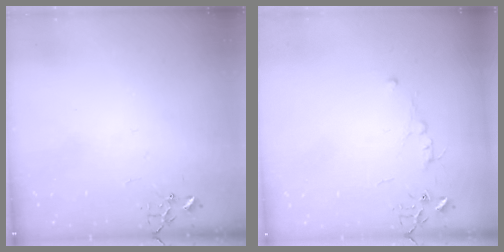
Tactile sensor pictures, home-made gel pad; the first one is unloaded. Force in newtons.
{"total": 4.8, "press": 4.8, "slide": 0.7}